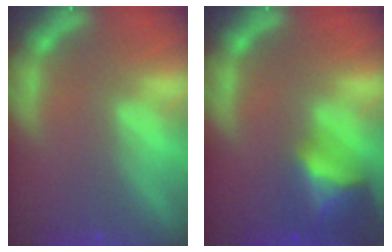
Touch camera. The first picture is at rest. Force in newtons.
{"total": 6.0}